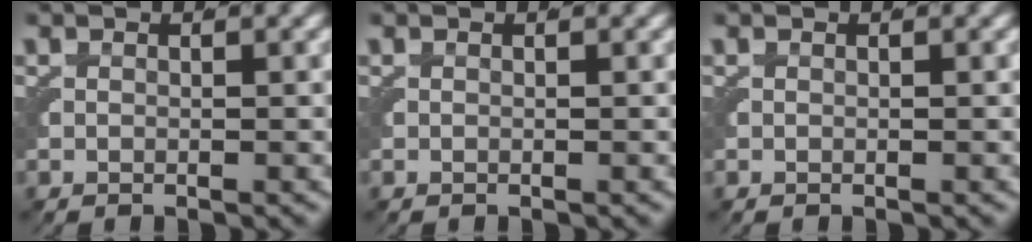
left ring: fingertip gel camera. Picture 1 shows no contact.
{"total": 0.0}
{"total": 0.0}